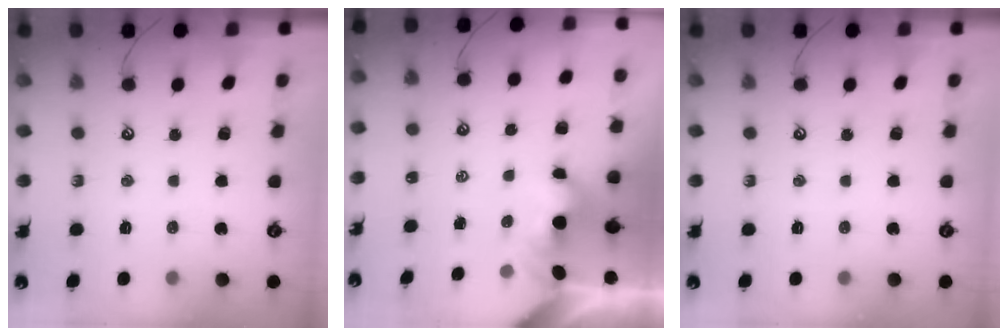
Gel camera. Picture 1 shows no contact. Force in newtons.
{"total": 1.6, "press": 1.6, "slide": 0.2}
{"total": 0.0}